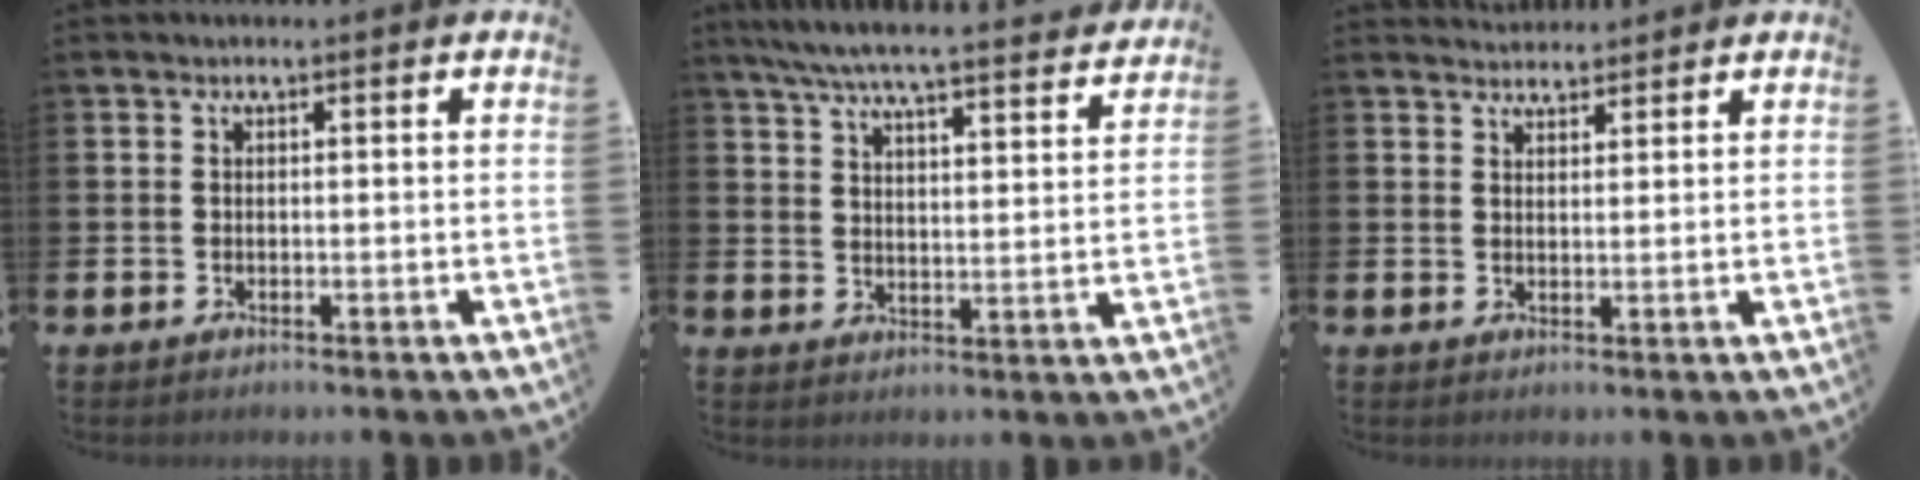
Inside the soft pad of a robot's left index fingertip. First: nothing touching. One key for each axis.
{"total": 6.9, "fx": 6.5, "fy": 0.5, "fz": 2.3, "tx": -0.066, "ty": -0.044, "tz": 0.112}
{"total": 2.8, "fx": 2.7, "fy": 0.7, "fz": -0.1, "tx": 0.002, "ty": -0.011, "tz": 0.048}